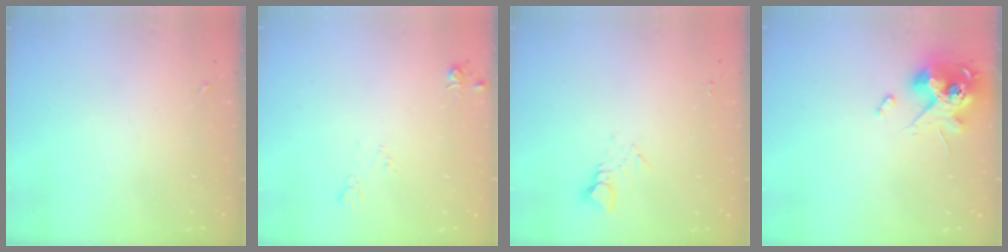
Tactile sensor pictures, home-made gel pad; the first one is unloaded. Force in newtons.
{"total": 5.2, "press": 5.2, "slide": 0.7}
{"total": 3.9, "press": 3.9, "slide": 0.3}
{"total": 14.0, "press": 13.9, "slide": 1.5}